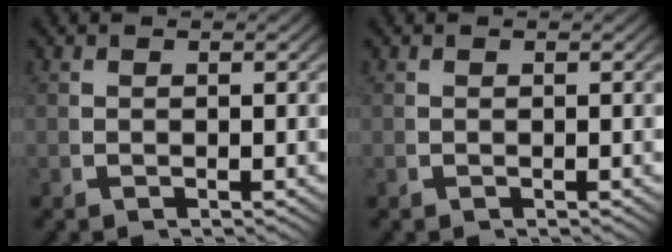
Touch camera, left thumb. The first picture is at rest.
{"total": 0.0}